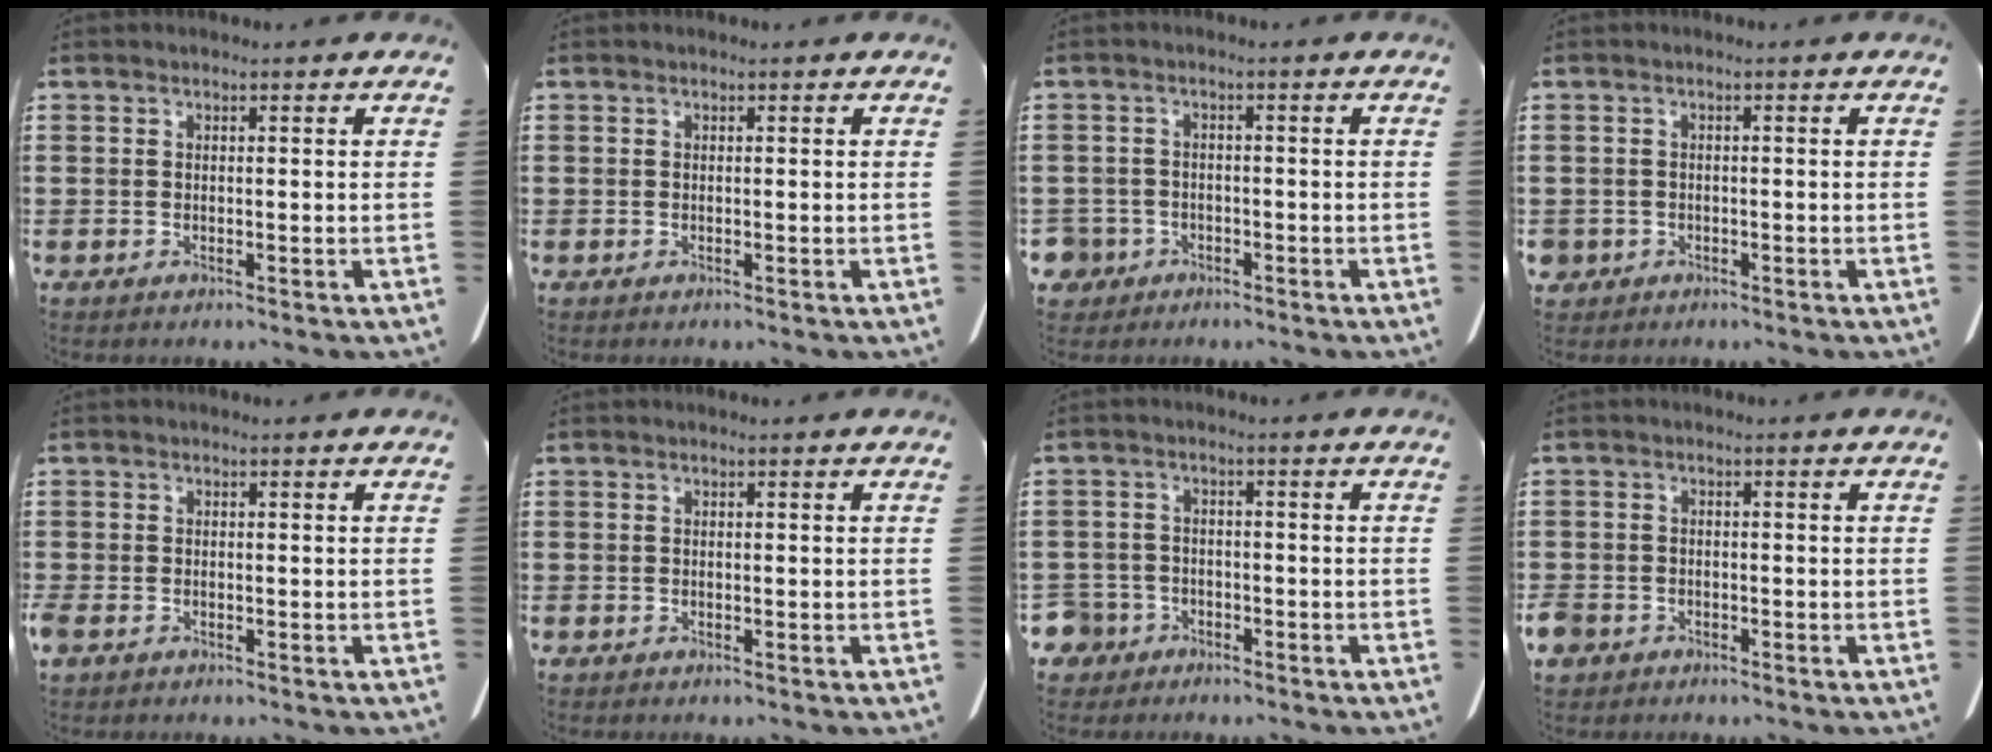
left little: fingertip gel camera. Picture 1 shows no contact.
{"total": 0.0}
{"total": 2.5, "force": [-1.8, 1.6, 0.6], "torque": [-0.030, -0.006, -0.043]}
{"total": 1.1, "force": [-0.7, 0.8, 0.1], "torque": [-0.005, 0.002, -0.018]}
{"total": 0.8, "force": [-0.6, 0.5, 0.3], "torque": [-0.014, -0.002, -0.015]}
{"total": 0.0}
{"total": 3.2, "force": [-2.3, 2.0, 0.7], "torque": [-0.033, -0.003, -0.052]}
{"total": 1.8, "force": [-1.5, 1.0, 0.3], "torque": [-0.017, 0.000, -0.035]}